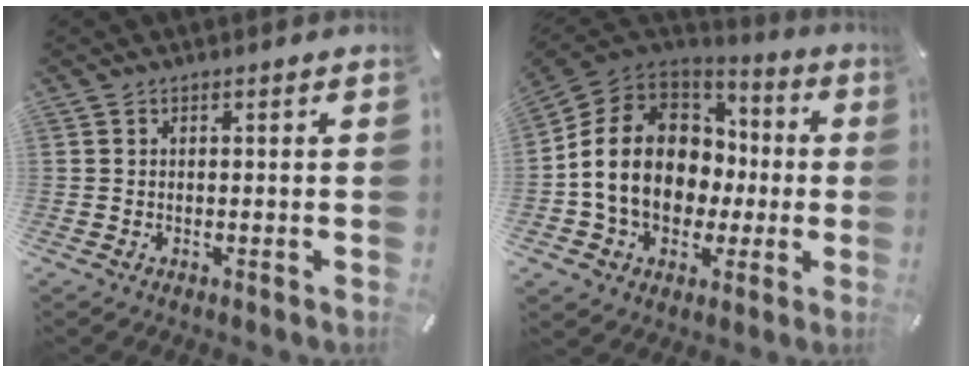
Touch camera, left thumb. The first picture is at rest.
{"total": 16.0, "force": [-1.4, 13.4, 8.6], "torque": [-0.193, 0.017, -0.016]}